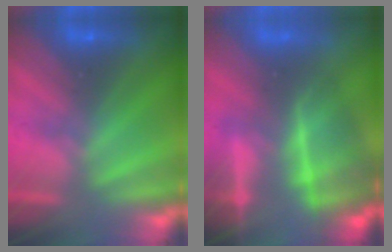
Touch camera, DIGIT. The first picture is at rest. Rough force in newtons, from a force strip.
{"total": 5.8}